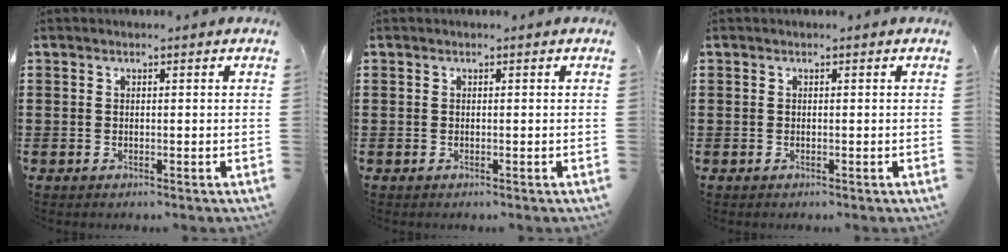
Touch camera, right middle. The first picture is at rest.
{"total": 0.0}
{"total": 0.0}